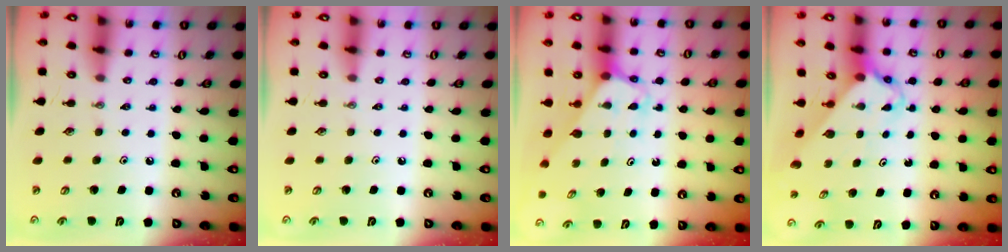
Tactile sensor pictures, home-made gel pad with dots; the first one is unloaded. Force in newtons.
{"total": 0.0}
{"total": 3.0, "press": 3.0, "slide": 0.2}
{"total": 2.3, "press": 2.3, "slide": 0.2}